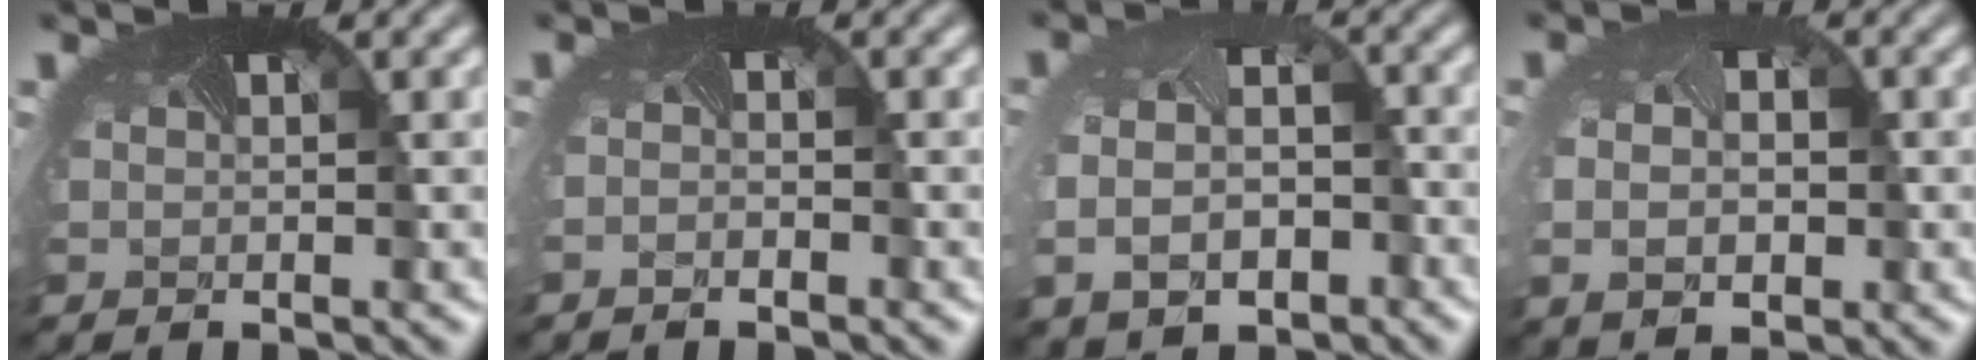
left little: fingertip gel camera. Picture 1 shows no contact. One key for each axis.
{"total": 1.1, "fx": -1.1, "fy": -0.2, "fz": -0.2, "tx": -0.004, "ty": -0.006, "tz": -0.018}
{"total": 6.6, "fx": -2.2, "fy": 4.5, "fz": 4.3, "tx": -0.097, "ty": -0.035, "tz": -0.018}
{"total": 4.4, "fx": -0.5, "fy": 3.1, "fz": 3.0, "tx": -0.055, "ty": -0.003, "tz": 0.003}